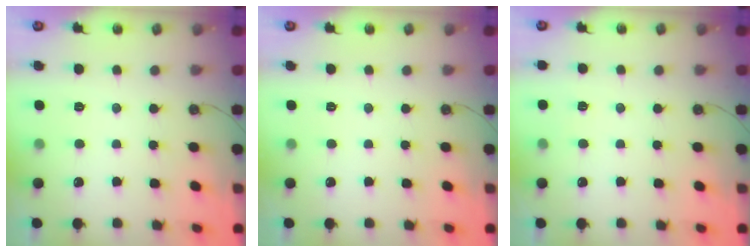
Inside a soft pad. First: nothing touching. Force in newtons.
{"total": 0.0}
{"total": 2.6, "press": 1.9, "slide": 1.8}